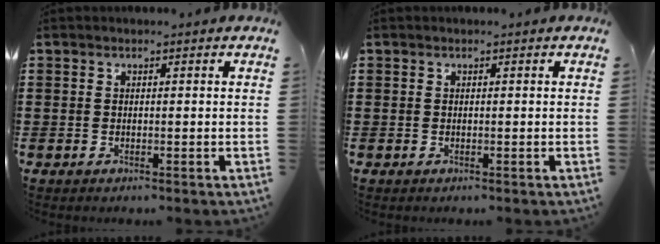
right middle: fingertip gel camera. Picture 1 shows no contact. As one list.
[{"total": 0.0}]